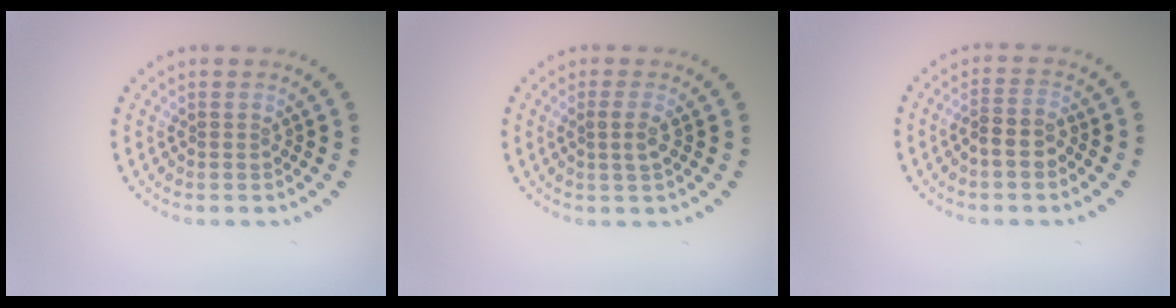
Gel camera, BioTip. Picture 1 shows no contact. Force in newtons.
{"total": 1.3, "press": 1.2, "slide": 0.6}
{"total": 2.3, "press": 2.1, "slide": 0.9}